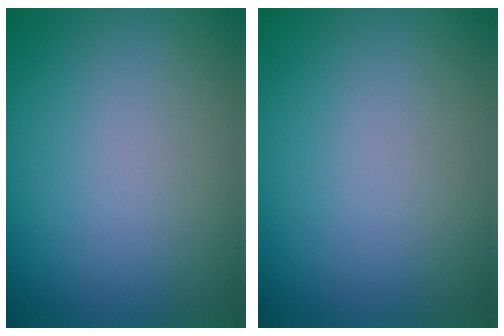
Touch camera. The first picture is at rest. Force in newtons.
{"total": 0.0}